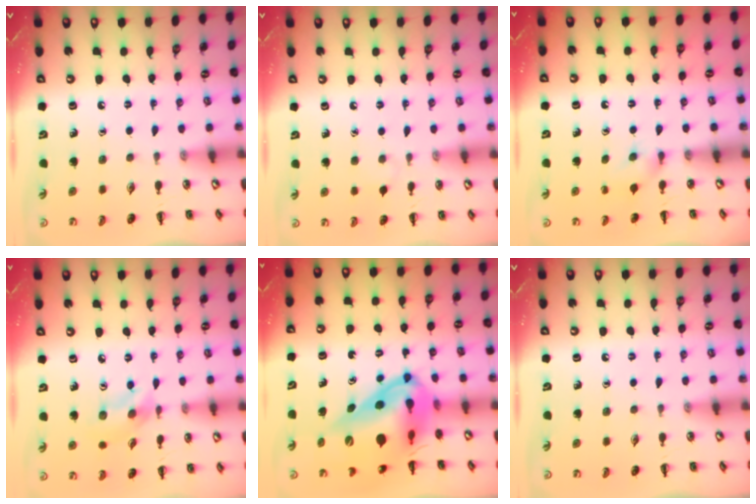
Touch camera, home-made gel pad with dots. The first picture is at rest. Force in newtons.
{"total": 2.6, "press": 2.4, "slide": 1.1}
{"total": 4.7, "press": 4.3, "slide": 1.7}
{"total": 5.2, "press": 5.2, "slide": 0.5}
{"total": 16.4, "press": 15.7, "slide": 4.4}
{"total": 0.0}